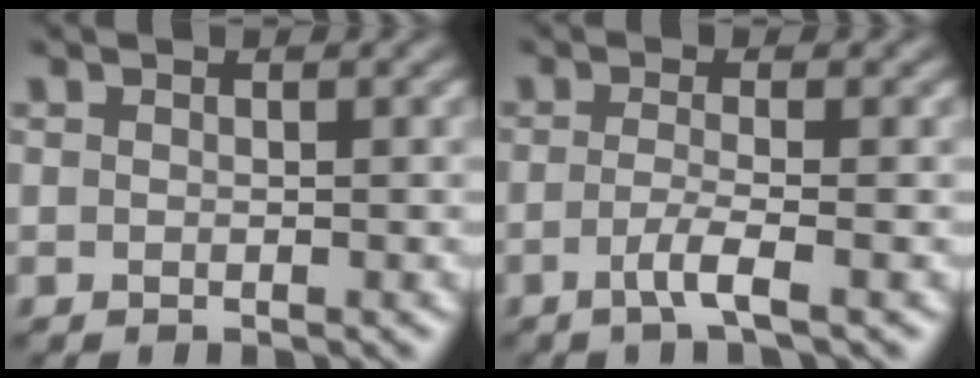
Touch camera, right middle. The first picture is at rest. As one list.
[{"total": 2.5, "force": [-1.0, 0.4, 2.2], "torque": [-0.040, -0.001, -0.030]}]